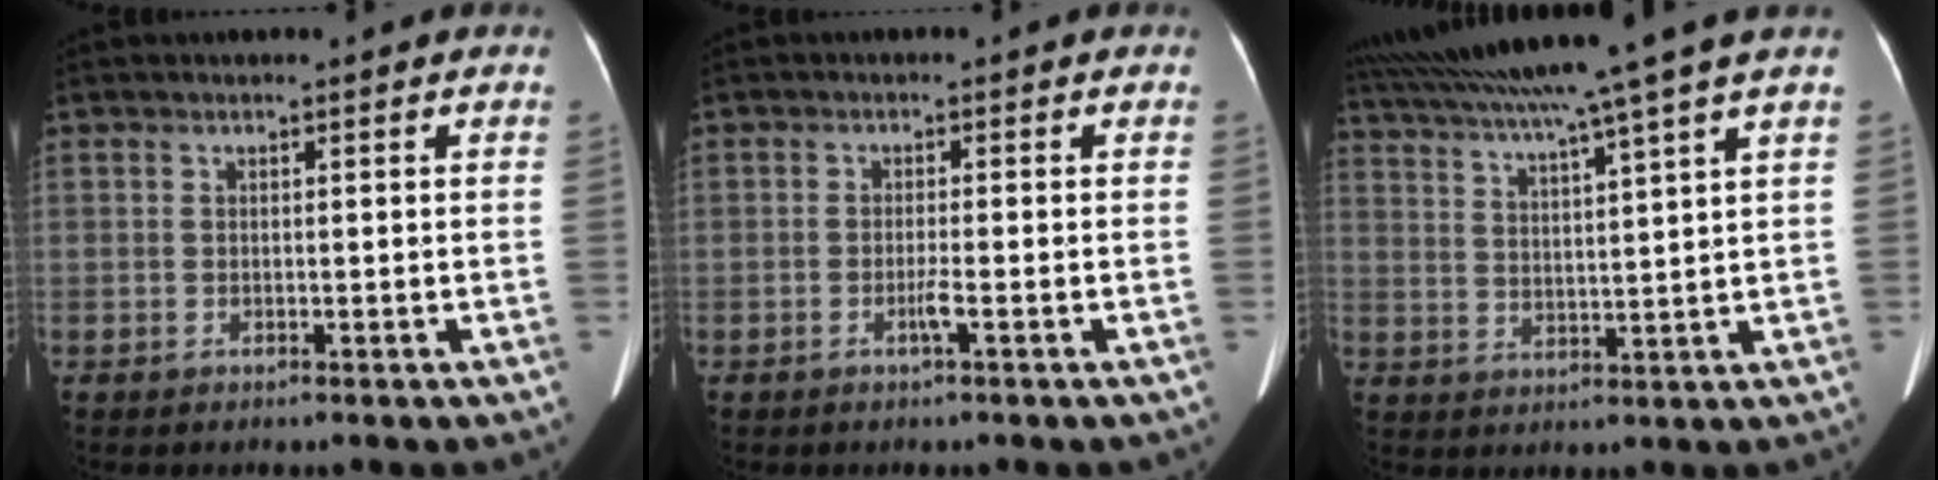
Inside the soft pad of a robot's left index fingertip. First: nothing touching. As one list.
[{"total": 1.6, "force": [-0.9, -0.3, 1.3], "torque": [-0.029, -0.003, -0.016]}, {"total": 15.7, "force": [12.9, -2.7, 8.6], "torque": [-0.148, -0.001, 0.198]}]